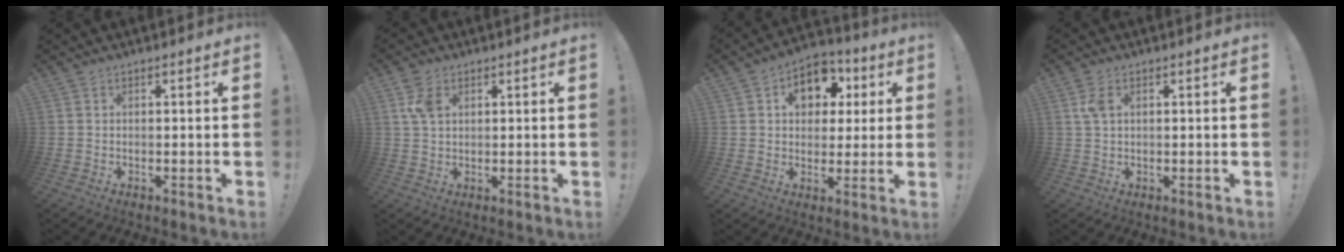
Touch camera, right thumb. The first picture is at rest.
{"total": 5.4, "force": [2.2, 3.3, 3.7], "torque": [-0.057, 0.000, 0.042]}
{"total": 11.6, "force": [3.4, 9.0, 6.5], "torque": [-0.081, -0.006, 0.065]}
{"total": 3.5, "force": [1.4, 1.8, 2.6], "torque": [-0.046, 0.003, 0.025]}